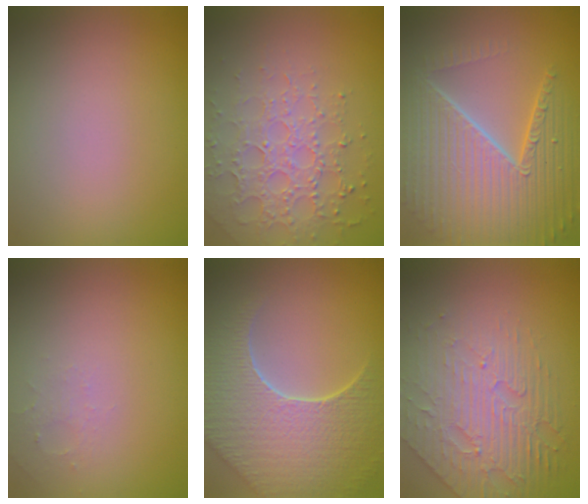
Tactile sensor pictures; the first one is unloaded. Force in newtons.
{"total": 4.4, "press": 3.9, "slide": 2.1}
{"total": 10.2, "press": 6.5, "slide": 7.8}
{"total": 1.2, "press": 1.2, "slide": 0.3}
{"total": 8.7, "press": 6.1, "slide": 6.1}
{"total": 5.0, "press": 4.4, "slide": 2.5}